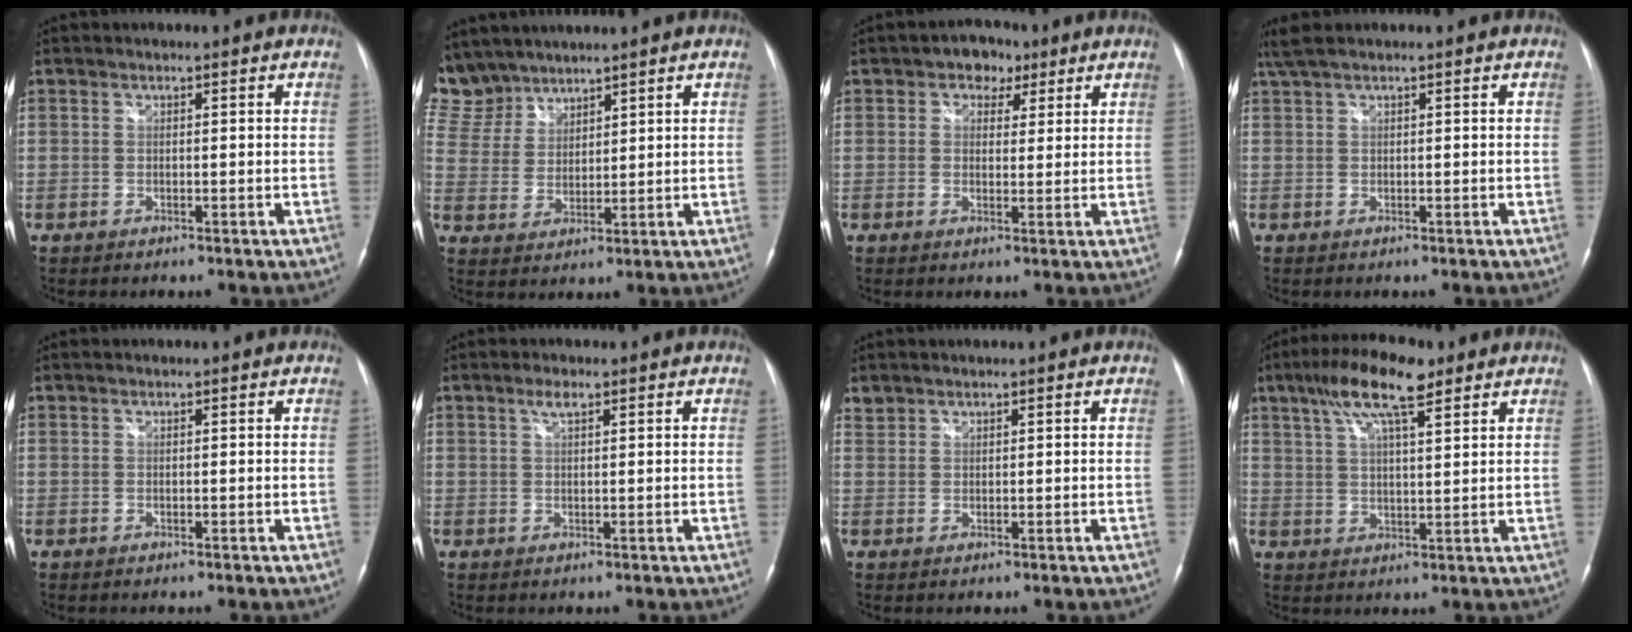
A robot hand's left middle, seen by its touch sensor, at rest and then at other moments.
{"total": 9.6, "force": [8.5, 4.4, 0.7], "torque": [-0.034, 0.015, 0.188]}
{"total": 4.3, "force": [2.2, 3.1, 1.9], "torque": [-0.025, 0.012, 0.031]}
{"total": 3.0, "force": [2.1, 0.2, 2.1], "torque": [-0.056, 0.032, 0.045]}
{"total": 0.0}
{"total": 1.8, "force": [1.1, 0.6, 1.3], "torque": [-0.029, 0.005, 0.021]}
{"total": 1.3, "force": [1.1, 0.6, -0.1], "torque": [0.003, 0.008, 0.022]}
{"total": 10.7, "force": [6.7, 2.4, 8.1], "torque": [-0.152, 0.019, 0.114]}